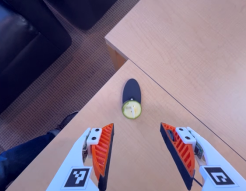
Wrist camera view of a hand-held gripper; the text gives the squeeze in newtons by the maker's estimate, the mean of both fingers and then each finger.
{"total": 1.1, "left": 1.9, "right": 0.3}